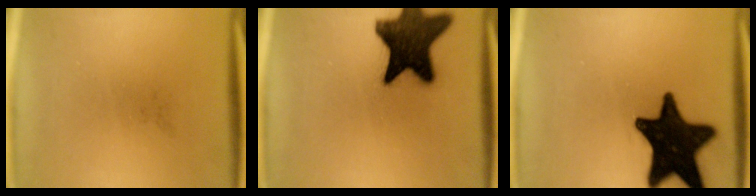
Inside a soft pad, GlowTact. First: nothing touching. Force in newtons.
{"total": 17.7}
{"total": 19.9}